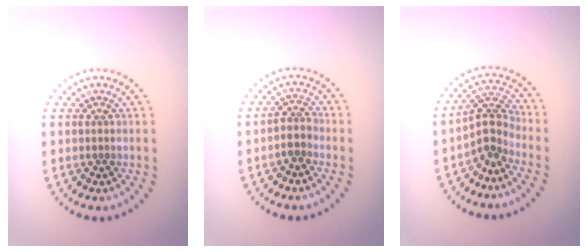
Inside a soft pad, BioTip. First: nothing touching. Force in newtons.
{"total": 1.8, "press": 1.4, "slide": 1.1}
{"total": 3.0, "press": 2.0, "slide": 2.2}